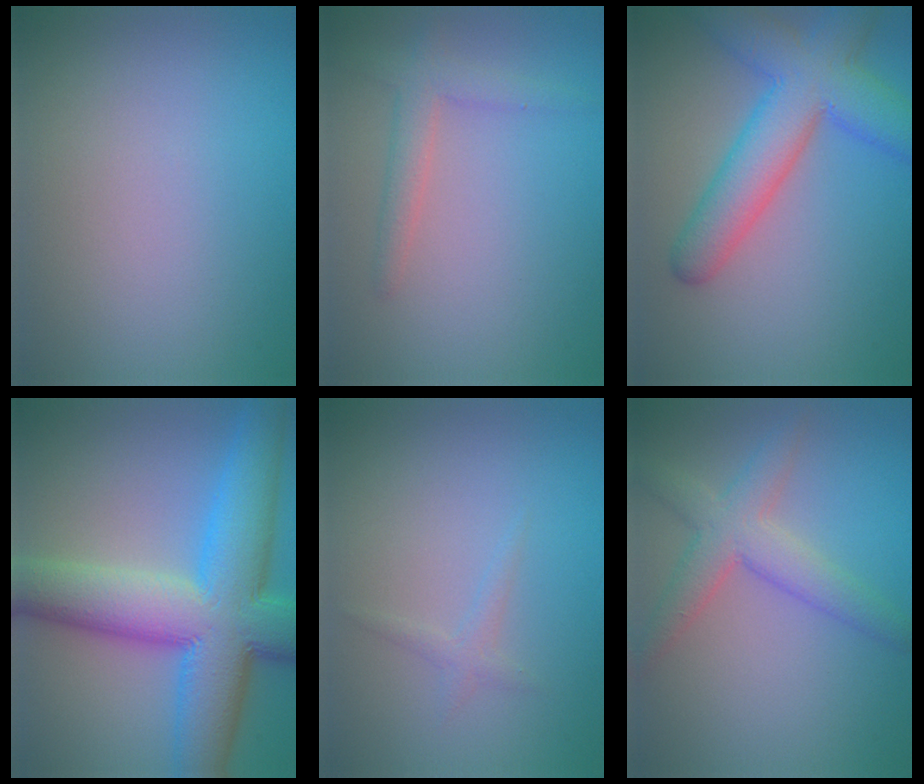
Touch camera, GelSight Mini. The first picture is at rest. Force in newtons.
{"total": 2.5, "press": 2.5, "slide": 0.1}
{"total": 8.1, "press": 8.1, "slide": 0.3}
{"total": 13.1, "press": 13.1, "slide": 0.2}
{"total": 1.0, "press": 1.0, "slide": 0.1}
{"total": 4.4, "press": 4.3, "slide": 0.3}